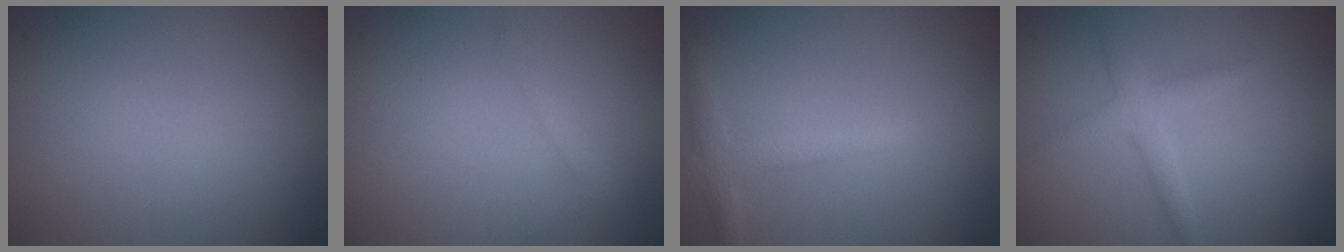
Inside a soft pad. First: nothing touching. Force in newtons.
{"total": 0.8, "press": 0.8, "slide": 0.1}
{"total": 2.4, "press": 2.4, "slide": 0.1}
{"total": 2.0, "press": 2.0, "slide": 0.2}